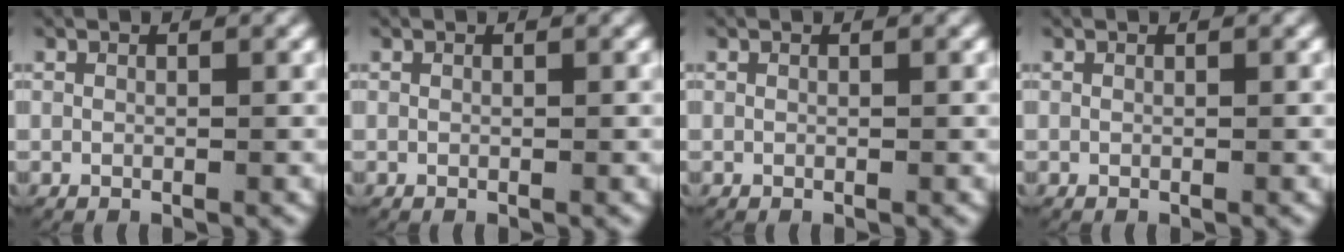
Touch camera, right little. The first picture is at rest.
{"total": 0.0}
{"total": 0.0}
{"total": 0.0}